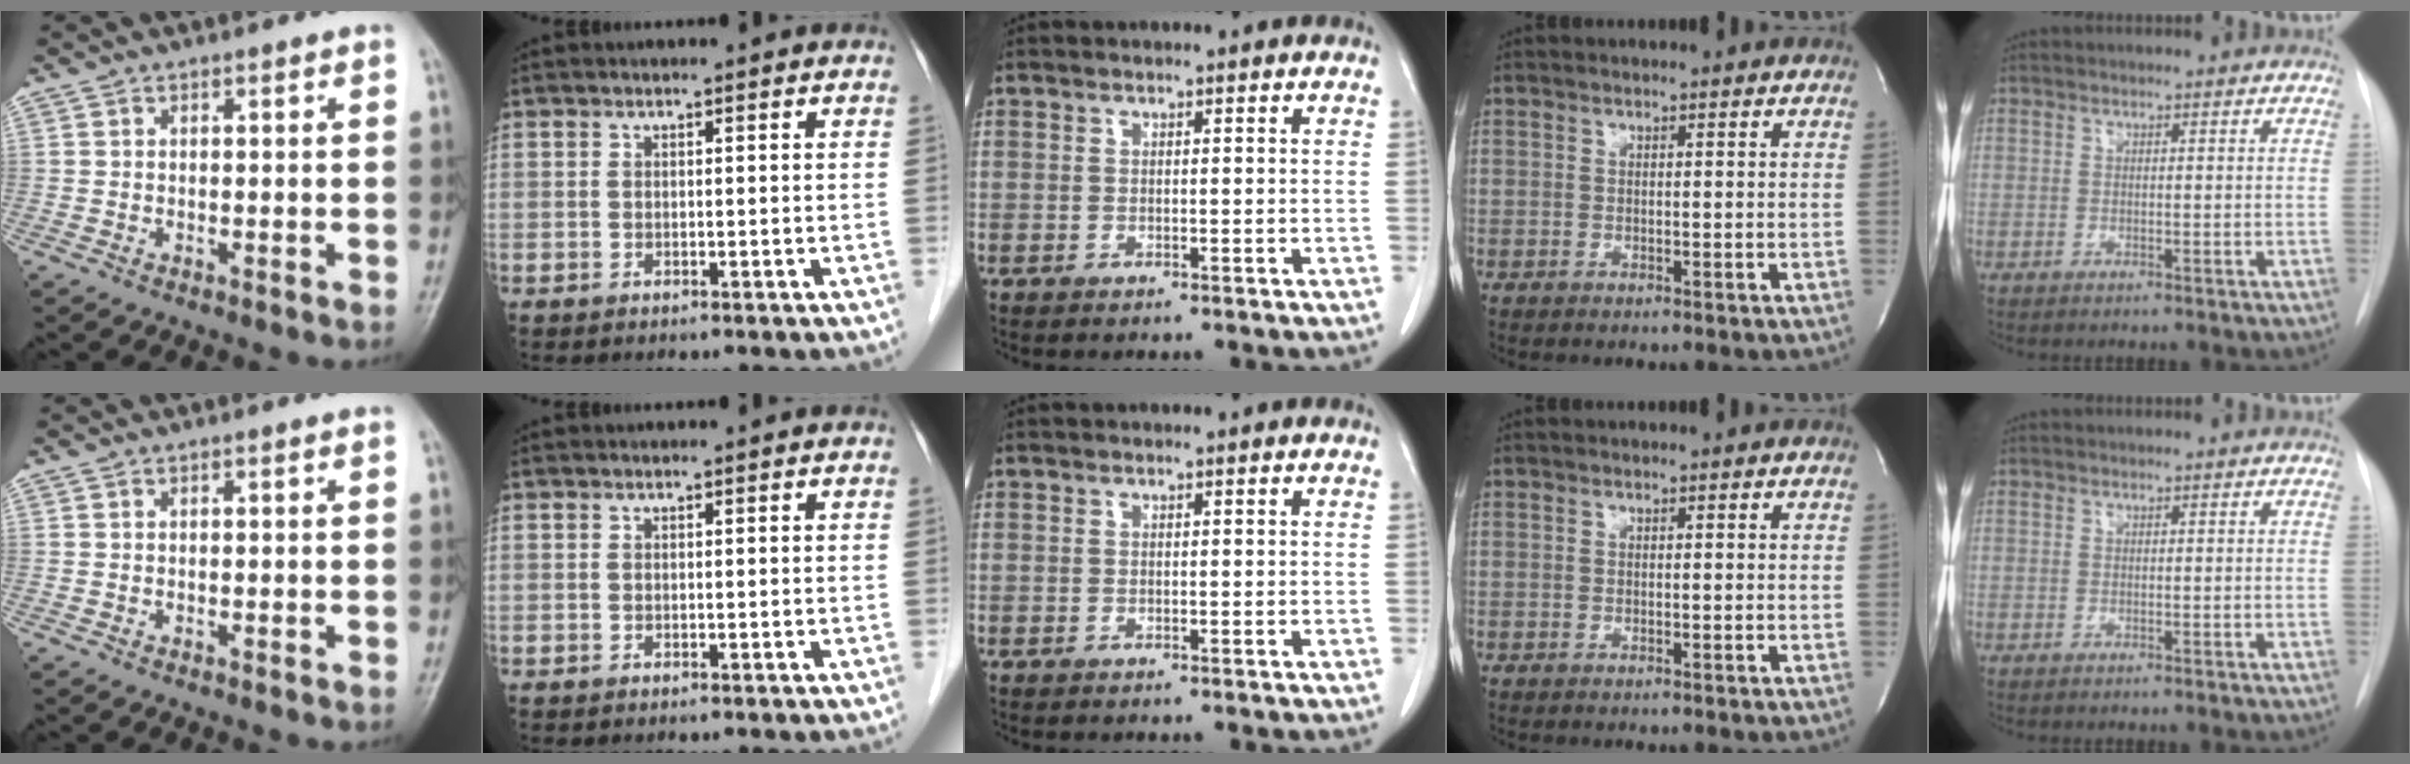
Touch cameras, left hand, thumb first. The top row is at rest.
{}